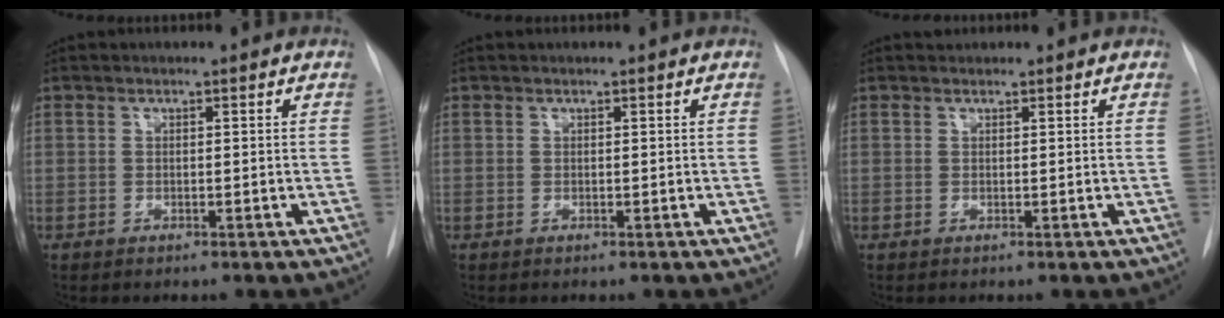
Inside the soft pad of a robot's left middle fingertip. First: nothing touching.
{"total": 0.0}
{"total": 0.6, "force": [0.6, 0.2, -0.1], "torque": [-0.007, 0.009, 0.011]}